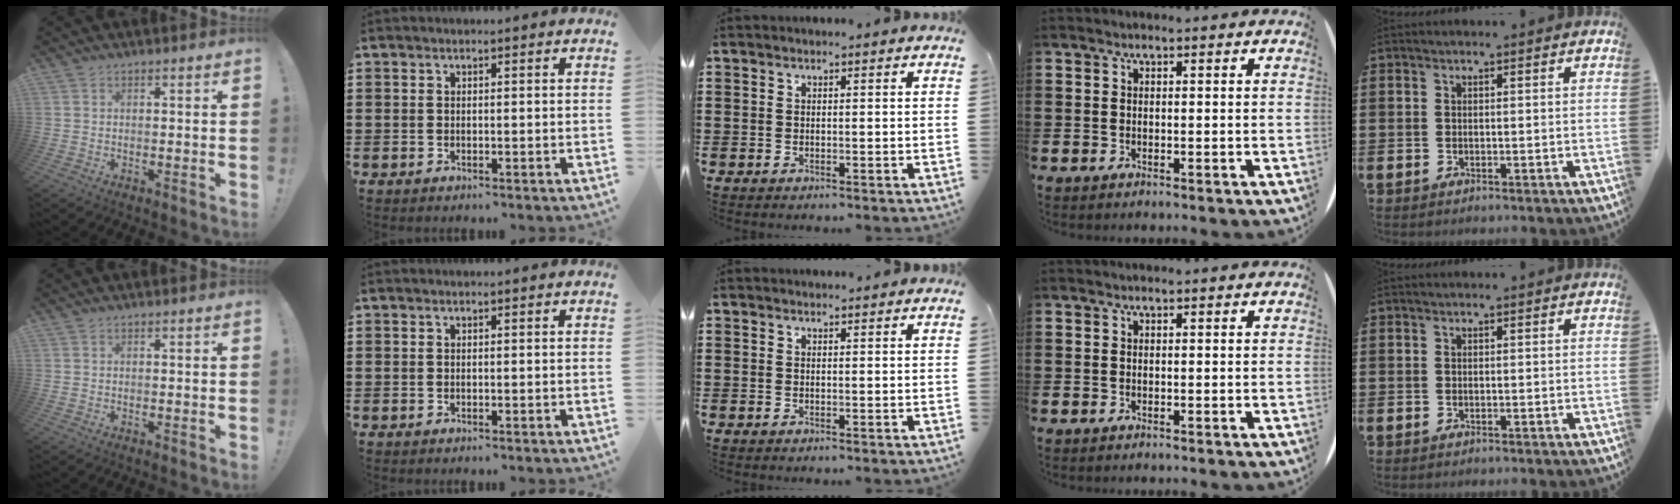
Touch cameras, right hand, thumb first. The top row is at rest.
{"middle": {"total": 0.6, "force": [0.6, 0.2, 0.0], "torque": [0.006, -0.003, 0.010]}}